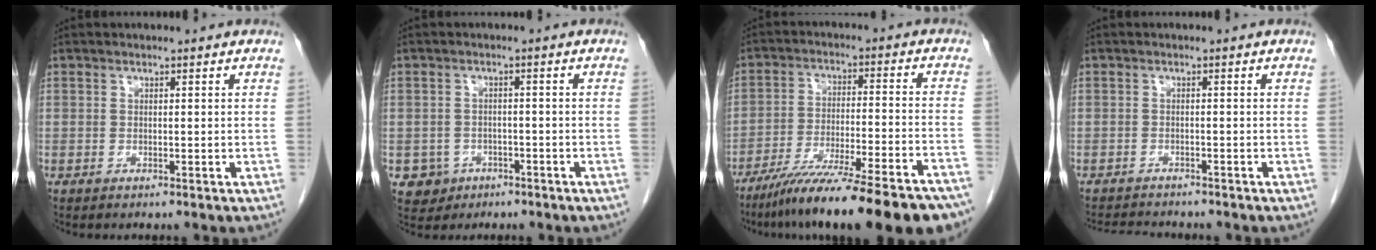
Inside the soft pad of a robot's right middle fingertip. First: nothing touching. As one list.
[{"total": 4.0, "force": [-1.9, 3.5, 0.3], "torque": [-0.004, 0.011, -0.023]}, {"total": 23.5, "force": [-19.4, 1.5, 13.2], "torque": [-0.141, -0.023, -0.287]}, {"total": 5.5, "force": [-5.2, 0.9, 1.4], "torque": [-0.020, -0.008, -0.081]}]